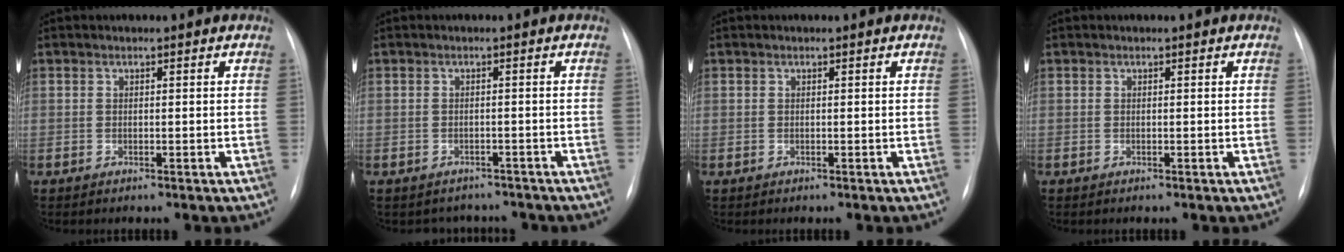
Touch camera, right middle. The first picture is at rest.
{"total": 3.8, "force": [-3.4, 1.8, -0.3], "torque": [0.004, 0.011, -0.041]}
{"total": 0.0}
{"total": 0.0}